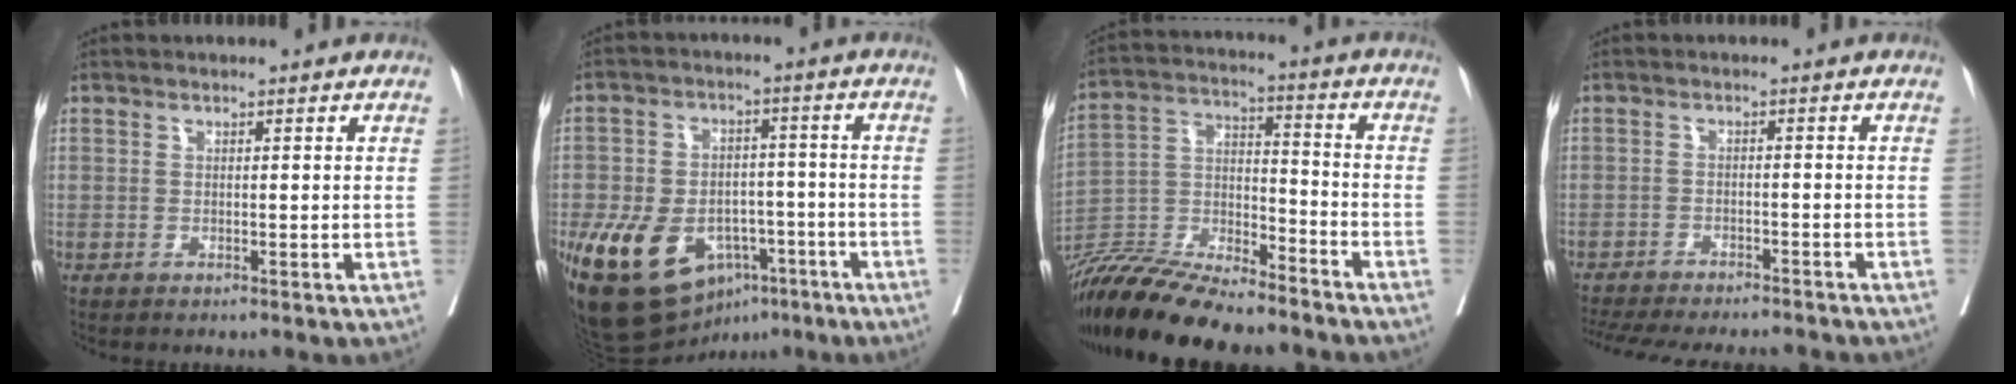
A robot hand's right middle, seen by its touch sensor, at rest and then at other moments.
{"total": 19.0, "force": [-8.9, 11.9, 11.9], "torque": [-0.247, 0.007, -0.126]}
{"total": 18.8, "force": [-16.5, 3.1, 8.4], "torque": [-0.172, -0.010, -0.299]}
{"total": 17.8, "force": [-16.0, 3.5, 6.9], "torque": [-0.168, -0.025, -0.217]}